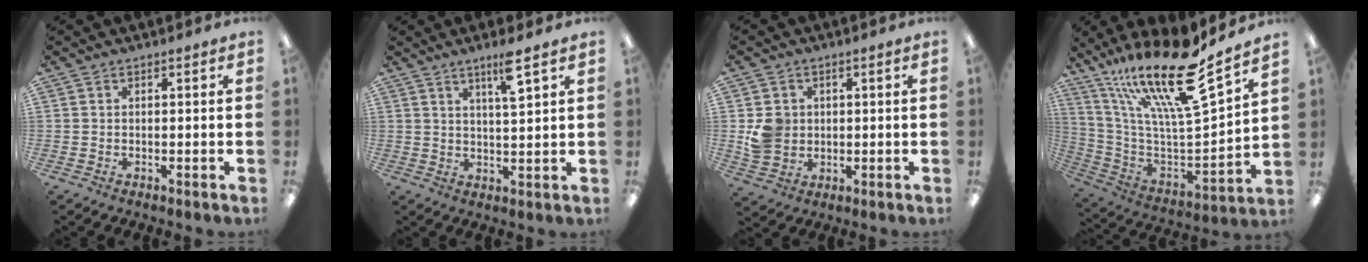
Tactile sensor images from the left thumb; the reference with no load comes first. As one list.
[{"total": 6.5, "force": [4.2, 0.9, 4.9], "torque": [-0.077, -0.017, 0.064]}, {"total": 6.1, "force": [0.9, 5.6, 2.2], "torque": [-0.028, 0.008, 0.018]}, {"total": 22.1, "force": [15.9, 4.2, 14.7], "torque": [-0.251, -0.110, 0.265]}]